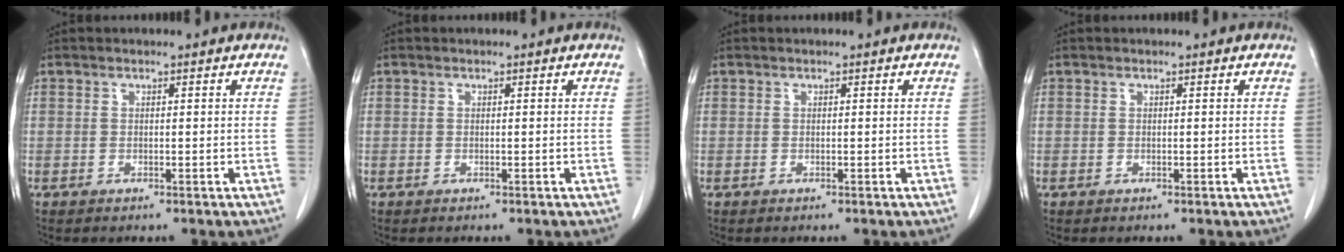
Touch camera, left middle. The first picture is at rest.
{"total": 0.0}
{"total": 0.0}
{"total": 0.0}